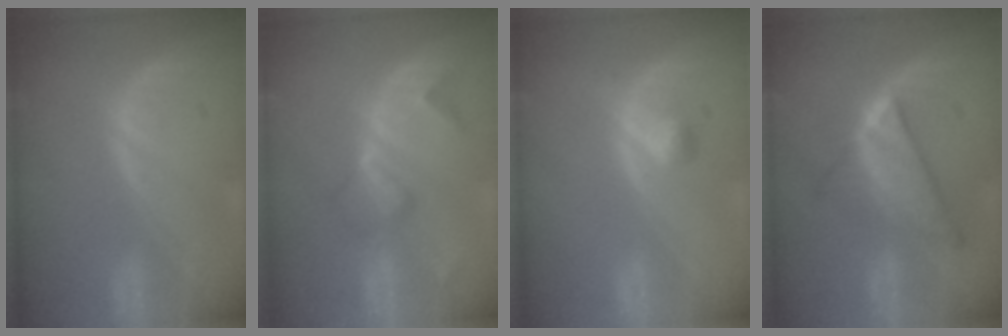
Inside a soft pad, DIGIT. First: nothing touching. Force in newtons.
{"total": 4.9, "press": 4.7, "slide": 1.4}
{"total": 2.0, "press": 2.0, "slide": 0.2}
{"total": 8.2, "press": 8.1, "slide": 0.5}